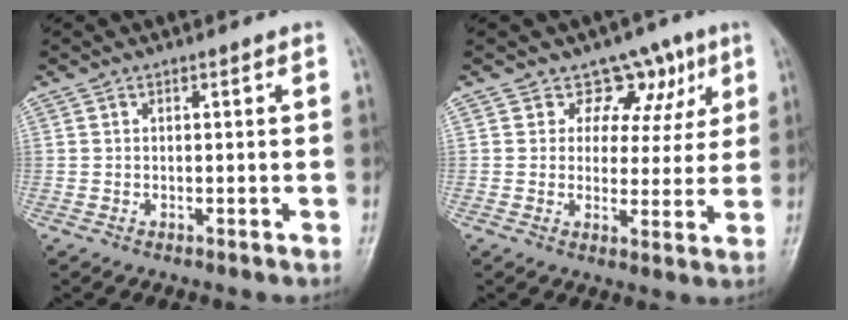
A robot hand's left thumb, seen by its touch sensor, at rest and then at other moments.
{"total": 7.5, "force": [4.4, 5.8, 1.9], "torque": [0.029, -0.013, 0.058]}